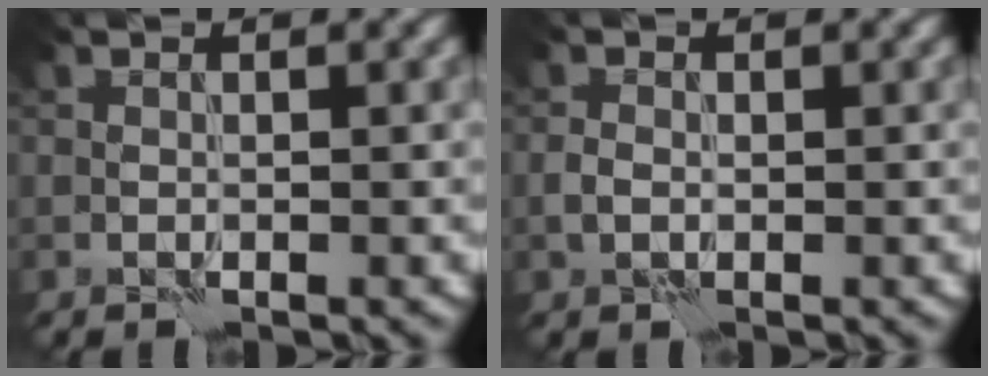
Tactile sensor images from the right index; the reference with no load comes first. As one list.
[{"total": 1.1, "force": [-0.5, 0.7, 0.7], "torque": [-0.017, 0.004, -0.012]}]